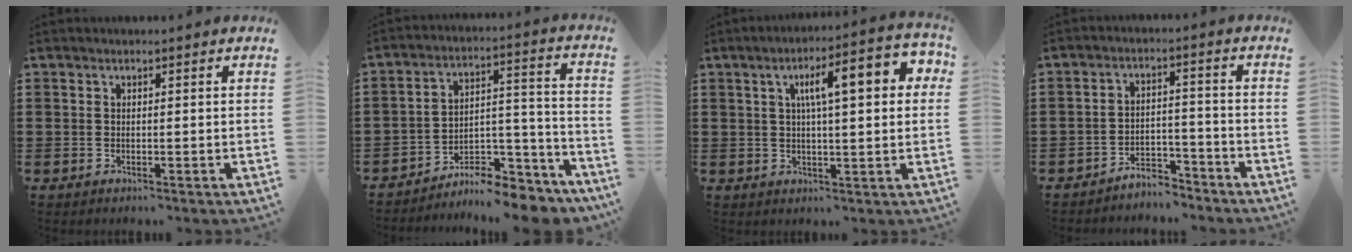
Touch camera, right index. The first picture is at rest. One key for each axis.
{"total": 8.2, "fx": -7.6, "fy": 2.0, "fz": 2.4, "tx": -0.024, "ty": 0.027, "tz": -0.143}
{"total": 8.9, "fx": 2.6, "fy": 2.2, "fz": 8.2, "tx": -0.140, "ty": 0.002, "tz": 0.034}
{"total": 4.2, "fx": -4.1, "fy": 0.8, "fz": 0.4, "tx": -0.010, "ty": 0.008, "tz": -0.083}